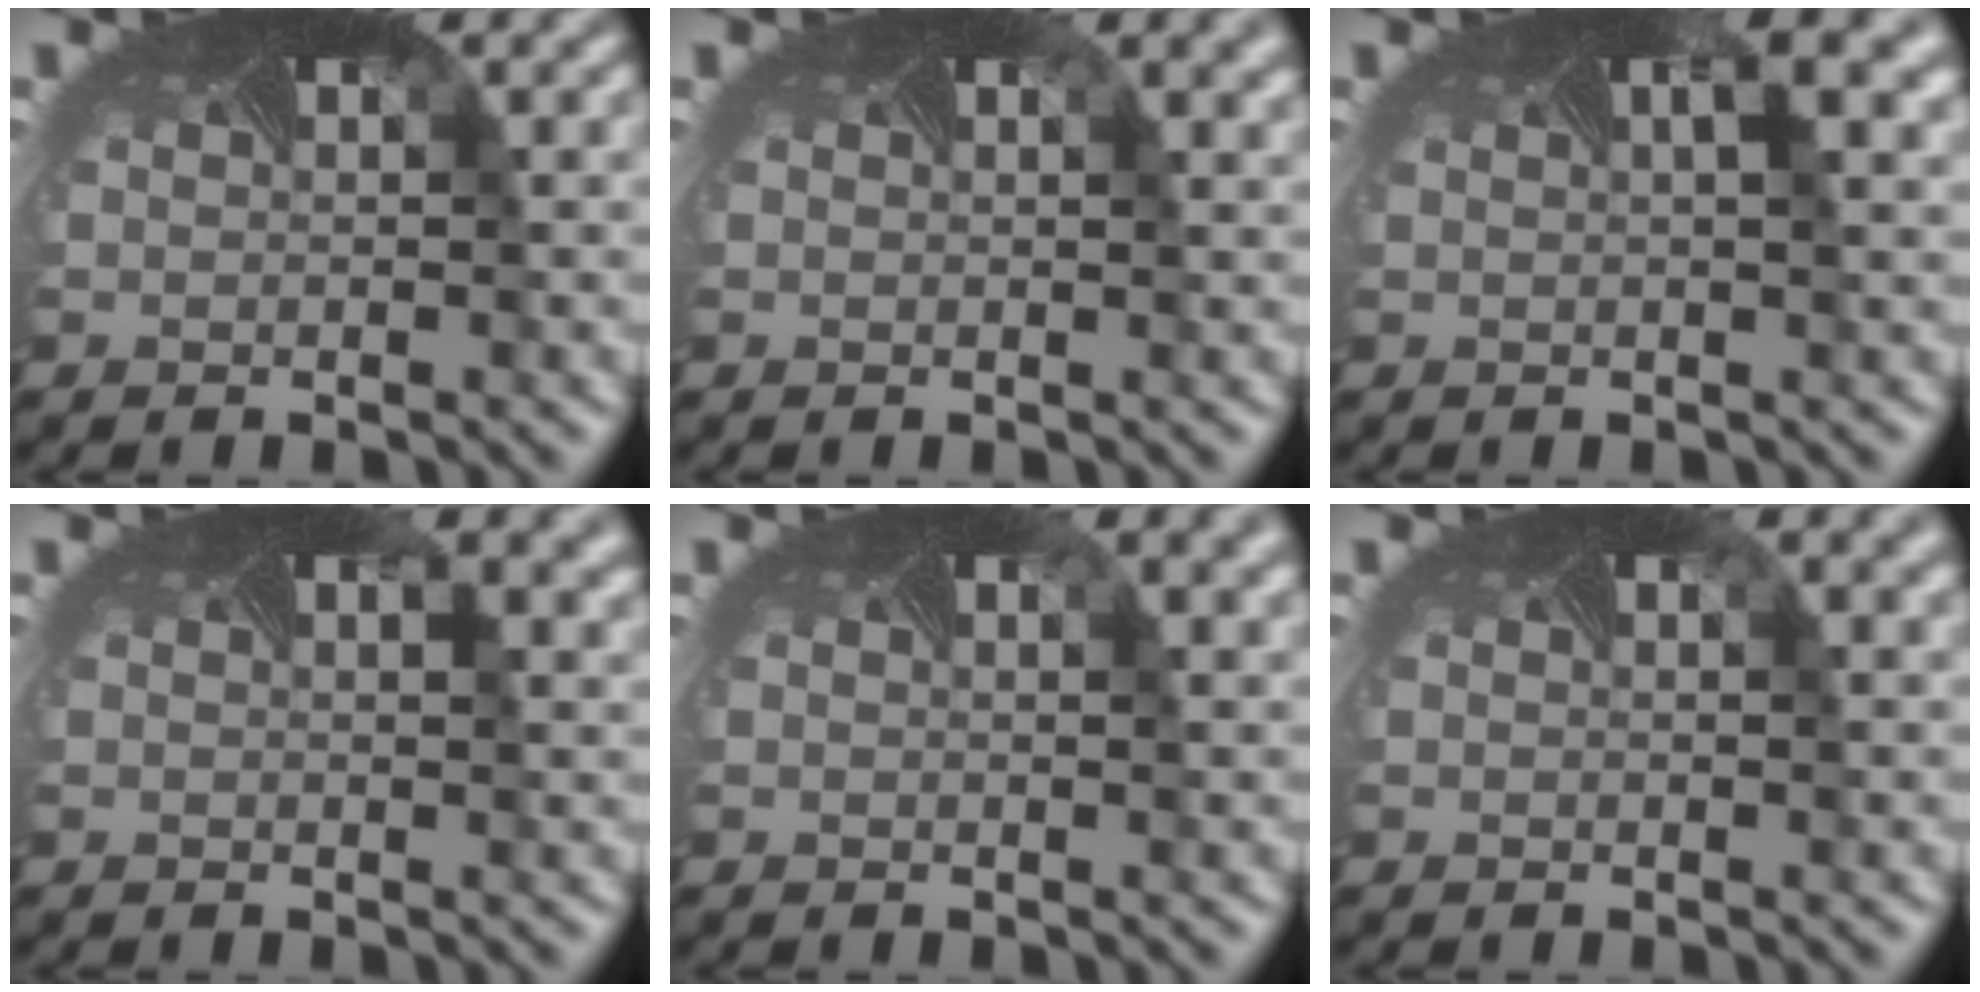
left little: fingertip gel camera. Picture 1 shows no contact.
{"total": 2.4, "force": [1.2, 1.0, 1.8], "torque": [-0.010, 0.006, -0.001]}
{"total": 3.3, "force": [1.3, 0.8, 3.0], "torque": [-0.027, 0.002, 0.011]}
{"total": 1.6, "force": [0.8, 0.5, 1.4], "torque": [-0.010, -0.003, 0.009]}
{"total": 3.1, "force": [1.6, 1.2, 2.3], "torque": [-0.012, 0.008, 0.000]}
{"total": 1.7, "force": [0.9, 0.6, 1.3], "torque": [-0.009, 0.004, -0.003]}